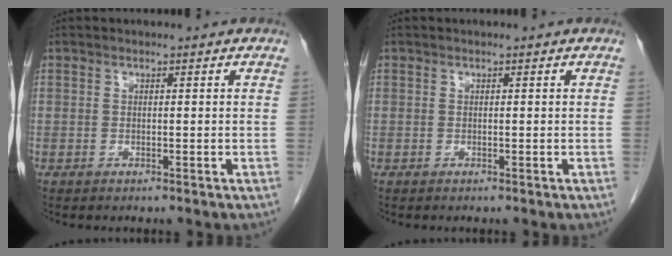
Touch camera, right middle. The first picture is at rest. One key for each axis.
{"total": 0.0}